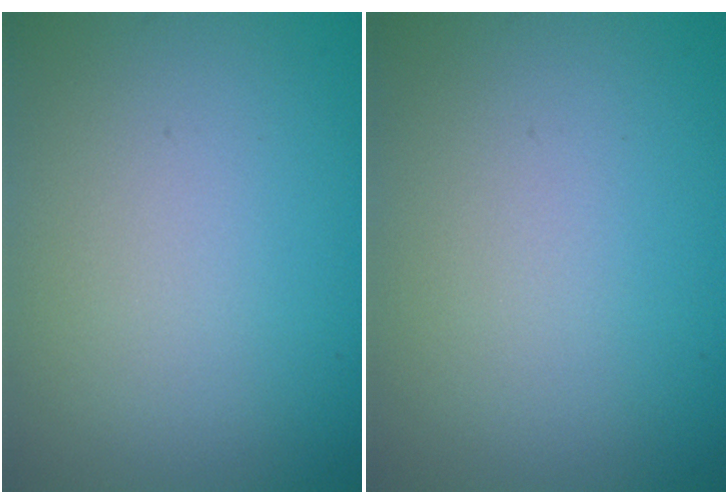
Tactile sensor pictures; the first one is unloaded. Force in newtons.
{"total": 0.0}